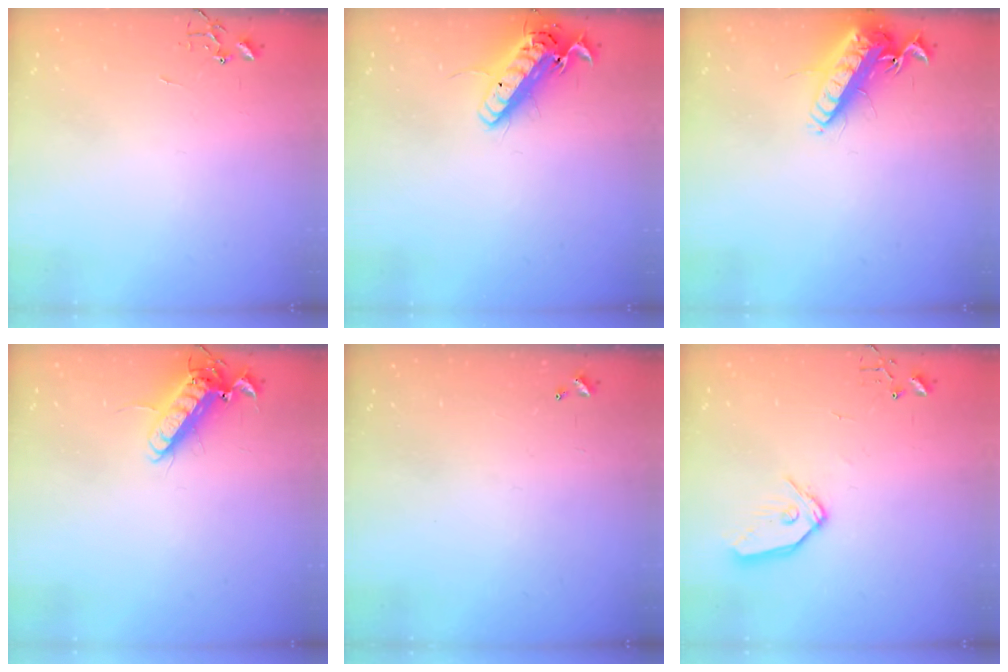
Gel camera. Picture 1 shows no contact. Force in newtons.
{"total": 15.0, "press": 14.7, "slide": 3.0}
{"total": 15.8, "press": 15.5, "slide": 3.1}
{"total": 13.2, "press": 13.0, "slide": 2.1}
{"total": 0.0}
{"total": 9.9, "press": 9.8, "slide": 1.2}